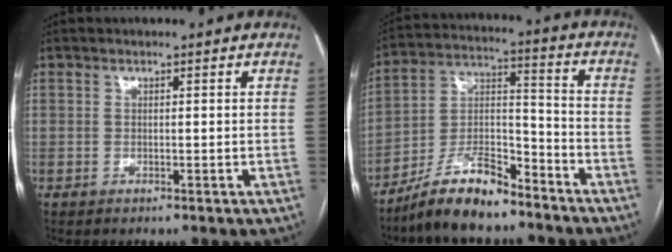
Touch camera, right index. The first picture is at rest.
{"total": 12.0, "force": [-9.8, 2.9, 6.4], "torque": [-0.120, 0.018, -0.178]}